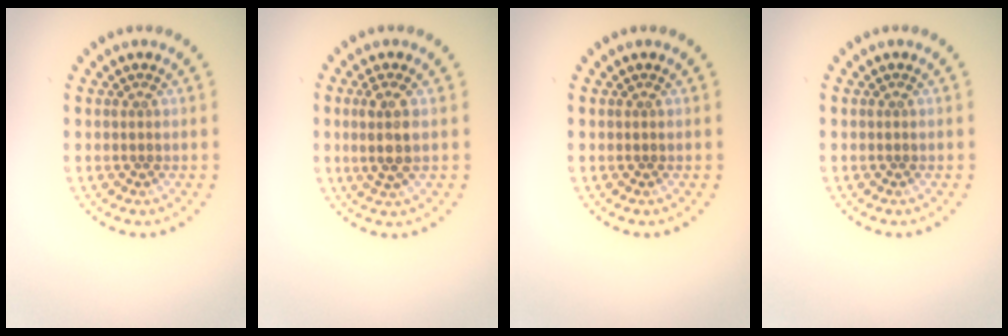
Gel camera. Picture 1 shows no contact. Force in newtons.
{"total": 2.4, "press": 2.1, "slide": 1.2}
{"total": 0.0}
{"total": 0.0}